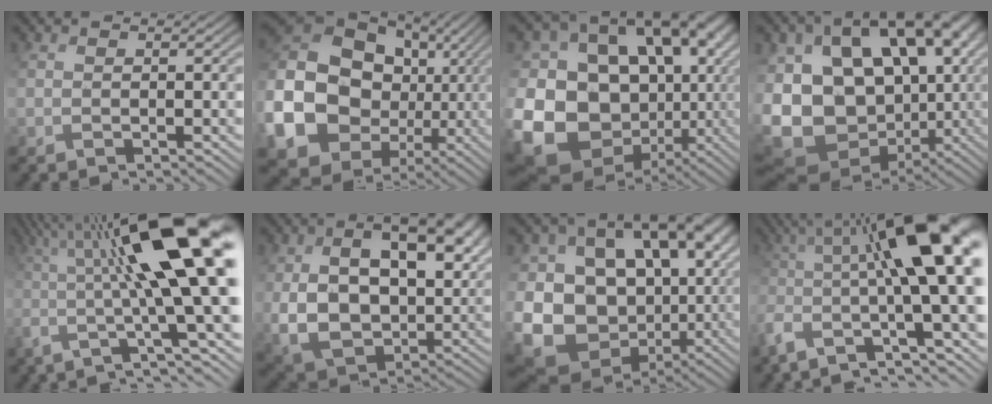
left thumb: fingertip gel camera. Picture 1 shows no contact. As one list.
[{"total": 21.1, "force": [-1.1, 17.3, 12.0], "torque": [-0.322, -0.023, -0.021]}, {"total": 21.9, "force": [-1.9, 18.5, 11.6], "torque": [-0.241, -0.005, -0.030]}, {"total": 21.4, "force": [0.6, 16.1, 14.1], "torque": [-0.276, -0.004, 0.027]}, {"total": 18.2, "force": [1.3, 4.0, 17.7], "torque": [-0.252, 0.005, 0.036]}, {"total": 16.4, "force": [3.3, 10.7, 12.0], "torque": [-0.205, -0.012, 0.071]}, {"total": 20.8, "force": [2.3, 17.5, 11.1], "torque": [-0.226, -0.004, 0.061]}, {"total": 17.3, "force": [-3.0, 5.2, 16.2], "torque": [-0.271, 0.005, -0.049]}]